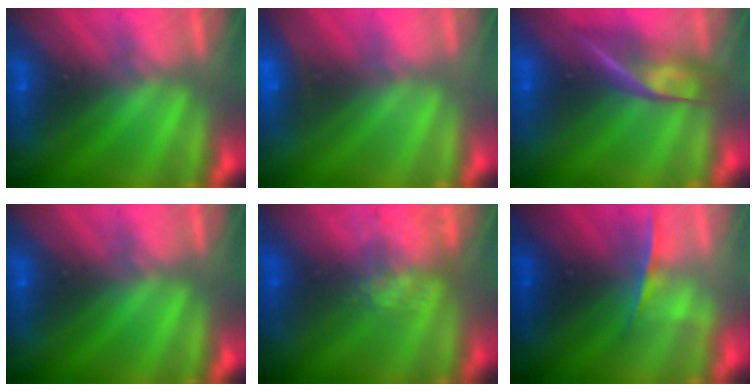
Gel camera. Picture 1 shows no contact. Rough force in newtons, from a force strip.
{"total": 2.3}
{"total": 2.4}
{"total": 0.0}
{"total": 7.2}
{"total": 1.8}